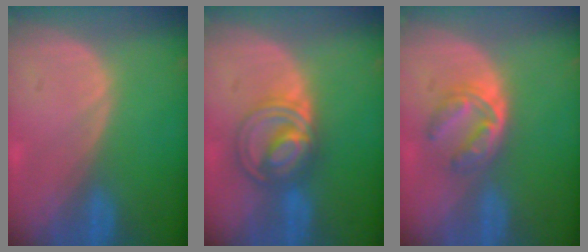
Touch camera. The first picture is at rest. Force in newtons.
{"total": 6.8, "press": 6.8, "slide": 0.3}
{"total": 5.8, "press": 5.0, "slide": 3.0}